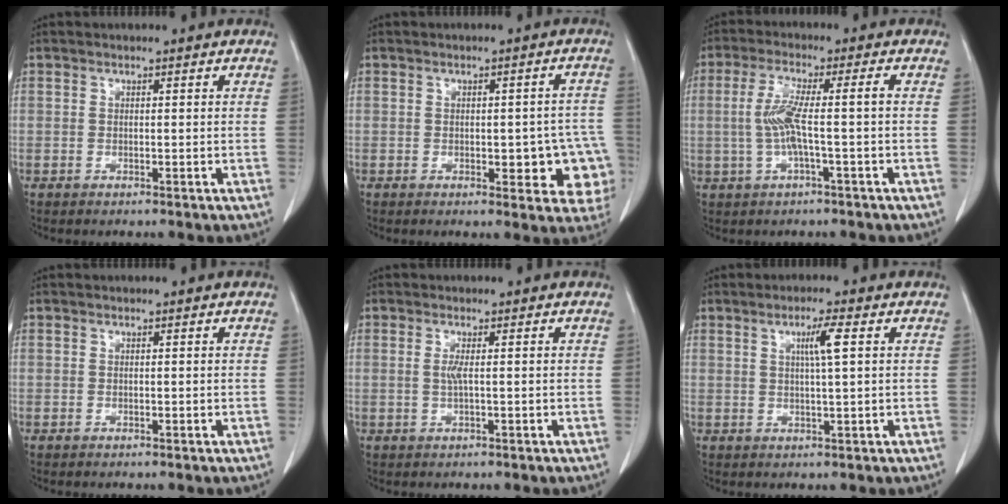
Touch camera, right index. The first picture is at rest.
{"total": 9.2, "force": [-2.1, 4.0, 8.0], "torque": [-0.069, 0.014, -0.020]}
{"total": 6.3, "force": [-0.6, 0.1, 6.2], "torque": [-0.135, 0.015, -0.010]}
{"total": 0.0}
{"total": 1.5, "force": [0.0, 0.0, 1.5], "torque": [-0.036, -0.001, 0.000]}
{"total": 3.9, "force": [1.2, -0.4, 3.7], "torque": [-0.066, 0.000, 0.021]}